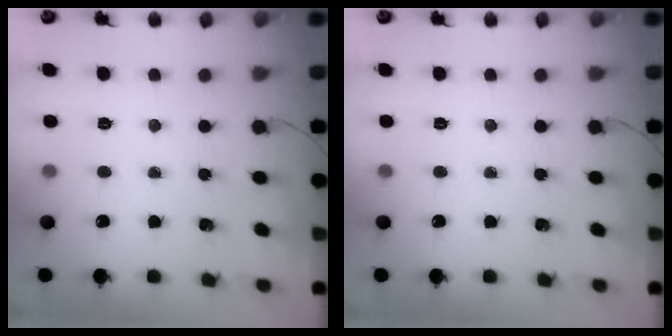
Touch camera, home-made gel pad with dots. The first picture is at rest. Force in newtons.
{"total": 0.0}